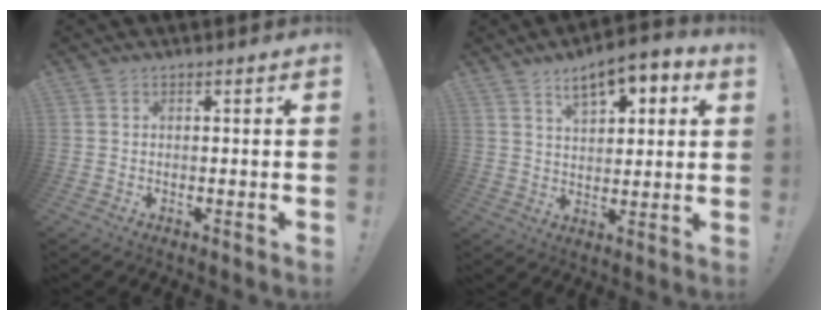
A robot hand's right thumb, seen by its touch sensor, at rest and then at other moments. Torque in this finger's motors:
{"motor_torque": [0.10, 0.17, 0.38, 0.21, 0.23]}